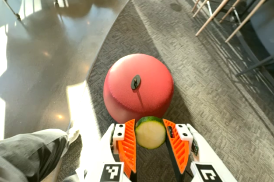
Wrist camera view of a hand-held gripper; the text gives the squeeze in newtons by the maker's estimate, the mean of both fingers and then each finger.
{"total": 13.0, "left": 12.9, "right": 13.1}